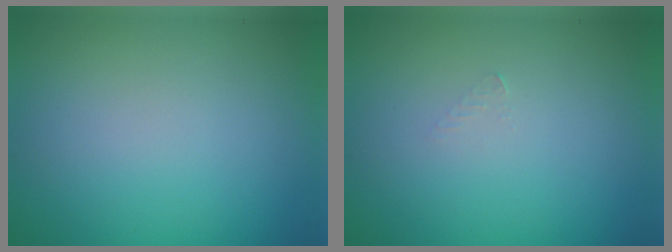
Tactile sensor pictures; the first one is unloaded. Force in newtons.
{"total": 0.7, "press": 0.7, "slide": 0.1}